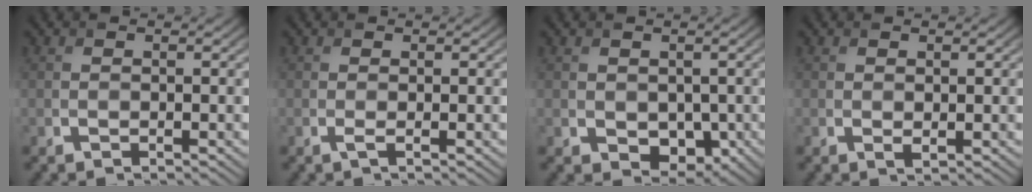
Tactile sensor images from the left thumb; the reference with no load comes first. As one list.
[{"total": 0.7, "force": [-0.1, 0.0, 0.7], "torque": [-0.021, -0.003, -0.002]}, {"total": 3.4, "force": [-0.2, 2.5, 2.2], "torque": [-0.046, -0.017, 0.001]}, {"total": 0.6, "force": [0.3, 0.2, 0.5], "torque": [-0.009, -0.003, 0.006]}]